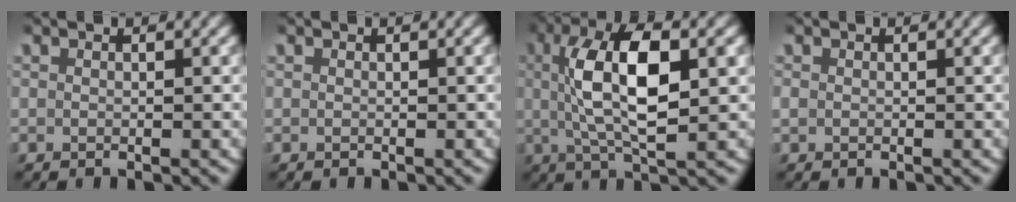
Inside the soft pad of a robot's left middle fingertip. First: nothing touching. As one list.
[{"total": 0.0}, {"total": 8.0, "force": [1.0, 2.9, 7.3], "torque": [-0.130, 0.002, 0.019]}, {"total": 0.7, "force": [-0.1, 0.7, 0.3], "torque": [-0.010, 0.000, -0.001]}]